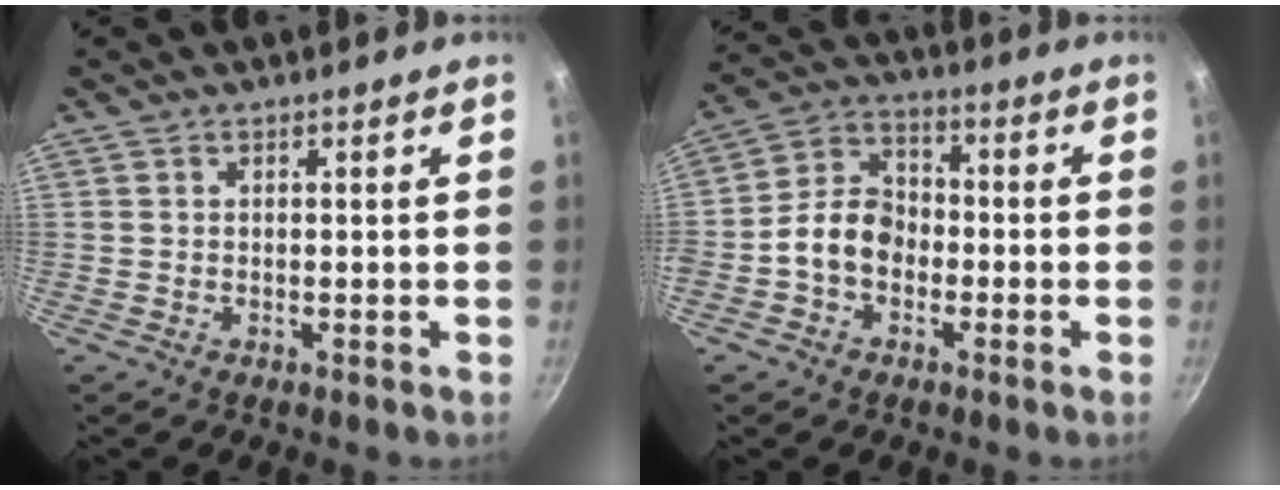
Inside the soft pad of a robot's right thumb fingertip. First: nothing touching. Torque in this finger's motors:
{"motor_torque": [1.03, 1.25, 1.03, -0.37, 0.04]}